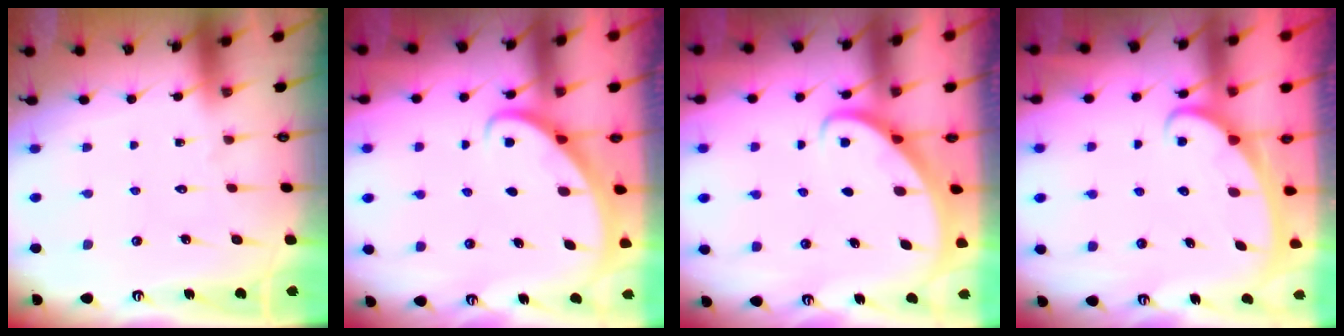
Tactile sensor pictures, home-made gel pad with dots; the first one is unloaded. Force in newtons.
{"total": 2.8, "press": 2.8, "slide": 0.2}
{"total": 2.7, "press": 2.7, "slide": 0.2}
{"total": 2.5, "press": 2.5, "slide": 0.3}